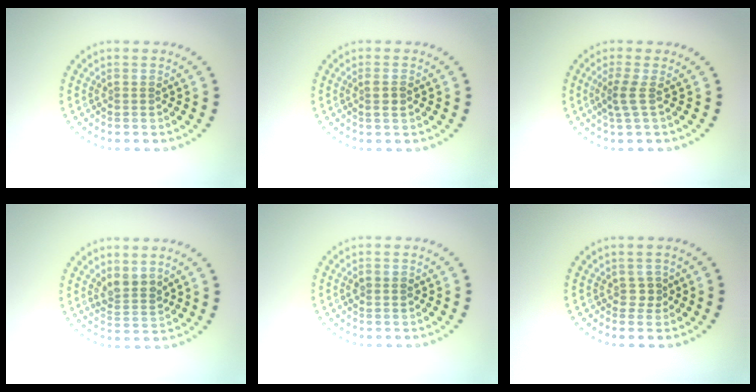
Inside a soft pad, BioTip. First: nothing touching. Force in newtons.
{"total": 1.4, "press": 1.2, "slide": 0.7}
{"total": 1.9, "press": 1.2, "slide": 1.4}
{"total": 2.2, "press": 1.9, "slide": 1.2}
{"total": 1.0, "press": 1.0, "slide": 0.1}
{"total": 0.9, "press": 0.8, "slide": 0.4}